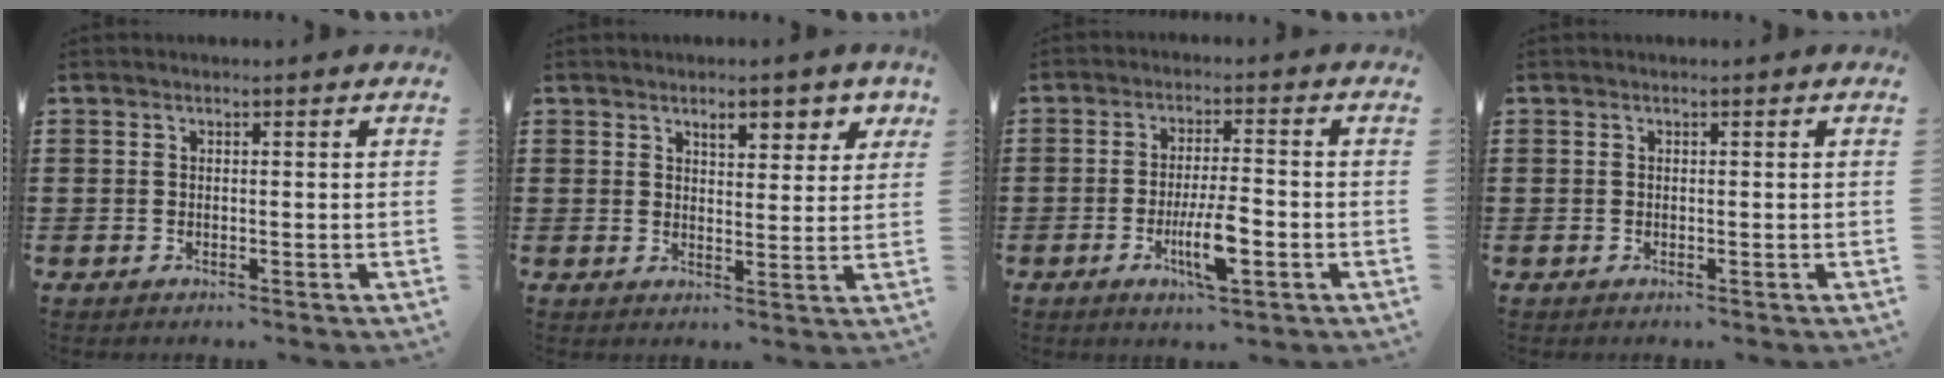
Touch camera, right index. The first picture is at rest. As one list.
[{"total": 4.2, "force": [2.9, 1.9, 2.5], "torque": [-0.034, -0.001, 0.044]}, {"total": 7.2, "force": [-2.5, 1.5, 6.5], "torque": [-0.133, -0.012, -0.047]}, {"total": 0.0}]